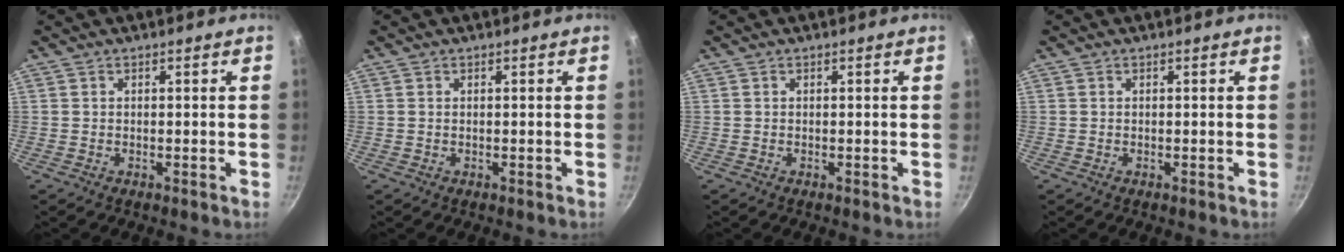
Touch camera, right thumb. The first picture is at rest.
{"total": 0.0}
{"total": 0.0}
{"total": 0.0}